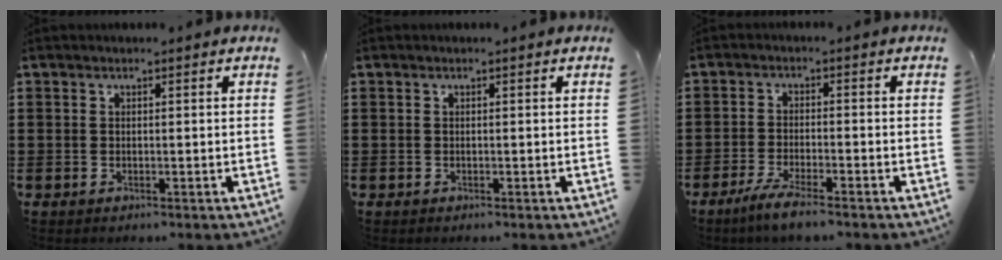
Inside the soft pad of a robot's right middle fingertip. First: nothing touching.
{"total": 0.0}
{"total": 3.8, "force": [-3.0, -0.1, 2.3], "torque": [-0.051, -0.009, -0.059]}